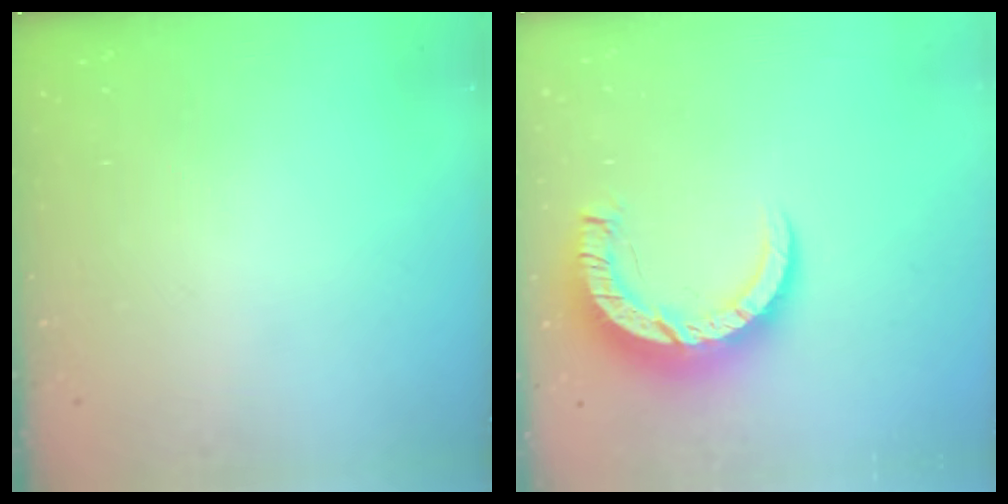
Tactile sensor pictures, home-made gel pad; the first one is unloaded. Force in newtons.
{"total": 10.0, "press": 9.9, "slide": 1.0}